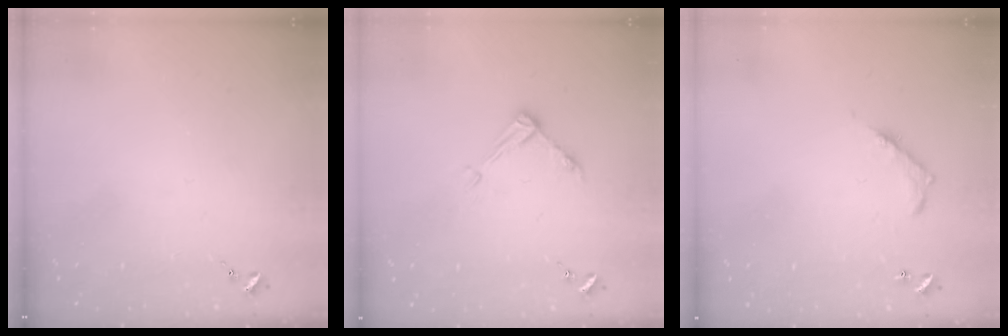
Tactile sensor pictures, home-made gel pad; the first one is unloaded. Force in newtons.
{"total": 6.5, "press": 6.4, "slide": 0.5}
{"total": 7.1, "press": 7.1, "slide": 0.5}